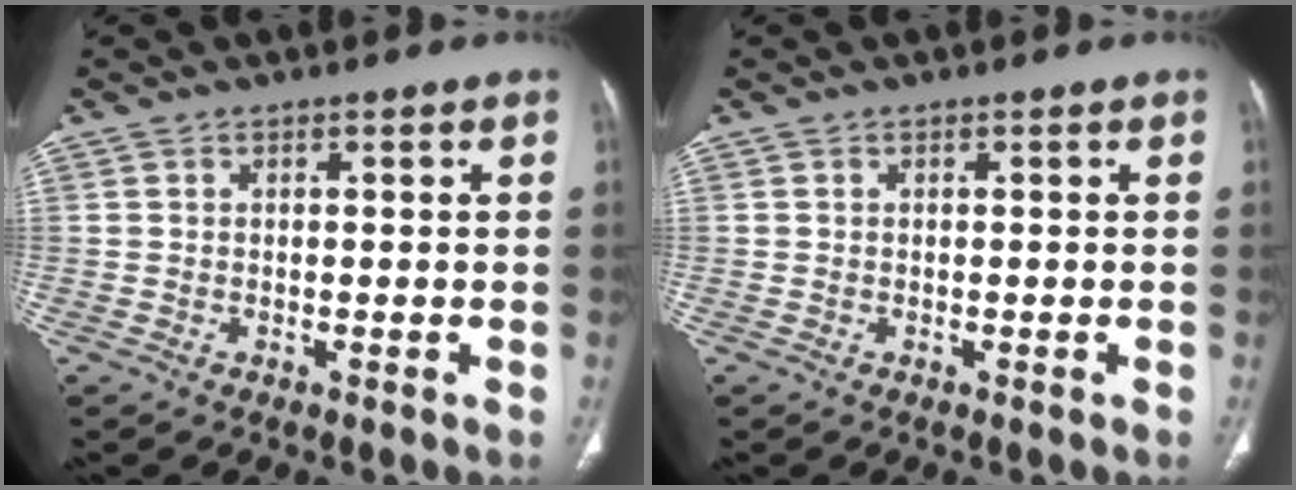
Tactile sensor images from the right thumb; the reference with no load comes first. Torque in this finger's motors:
{"motor_torque": [-0.16, 0.17, -0.17, 0.17, 0.02]}